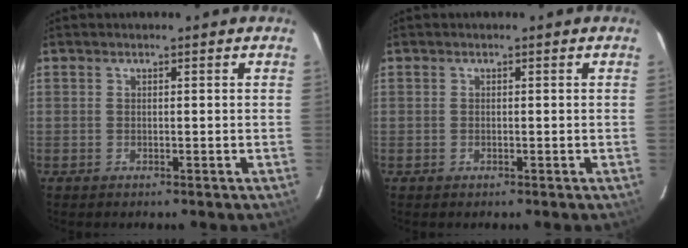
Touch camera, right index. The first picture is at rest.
{"total": 0.0}